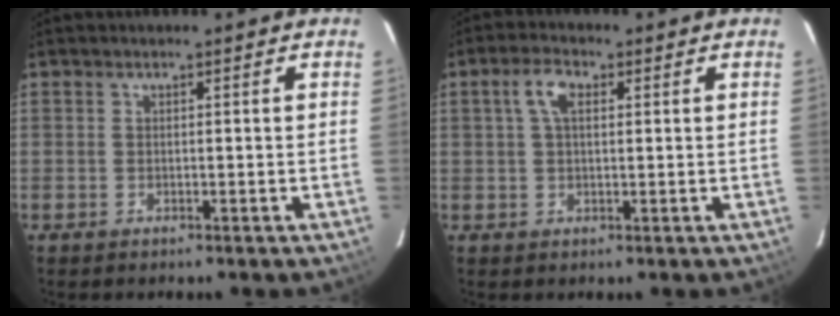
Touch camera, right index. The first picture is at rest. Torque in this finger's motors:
{"motor_torque": [0.14, 0.03, 0.15, 0.07]}